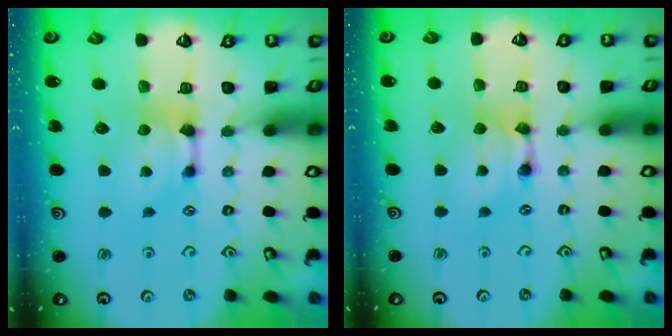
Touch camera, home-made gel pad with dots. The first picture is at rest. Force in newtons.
{"total": 1.8, "press": 1.8, "slide": 0.1}